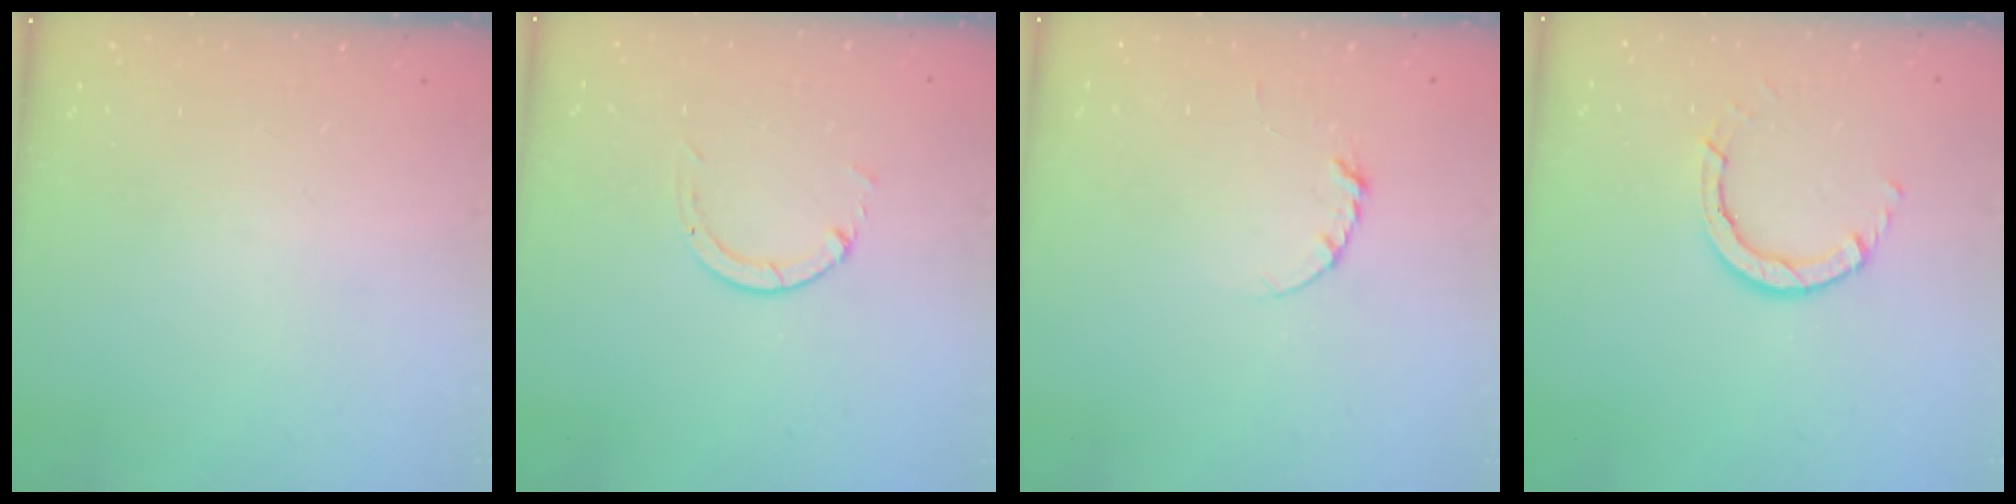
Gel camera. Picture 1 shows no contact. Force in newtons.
{"total": 1.3, "press": 1.2, "slide": 0.3}
{"total": 3.5, "press": 3.5, "slide": 0.4}
{"total": 4.0, "press": 4.0, "slide": 0.4}